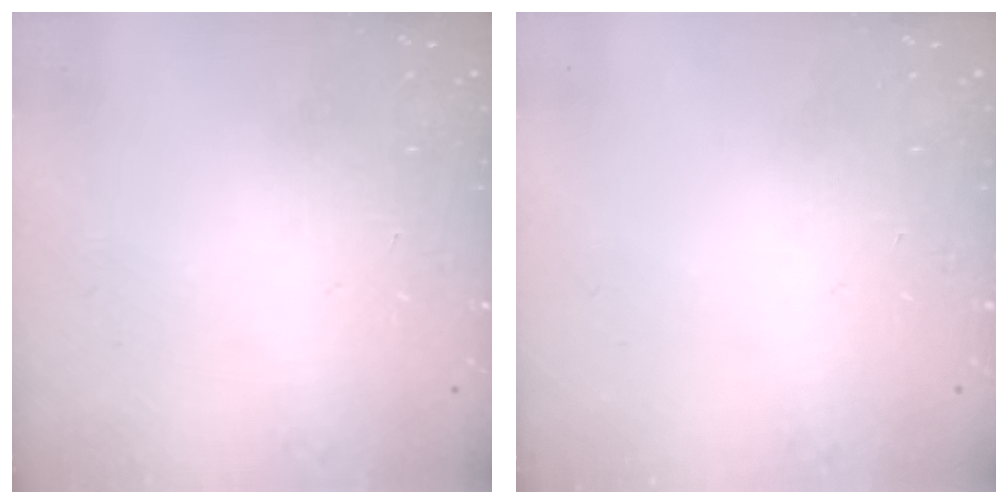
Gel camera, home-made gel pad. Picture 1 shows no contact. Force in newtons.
{"total": 0.0}